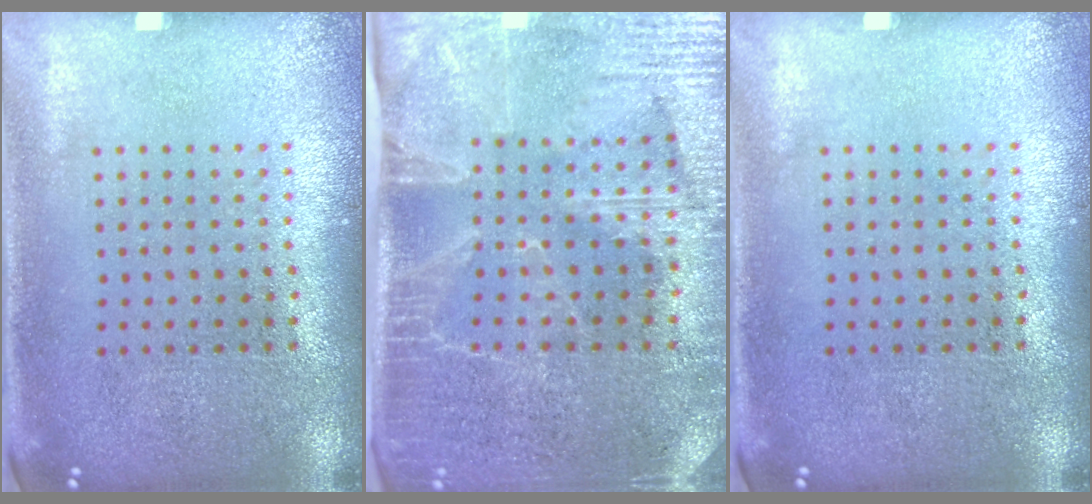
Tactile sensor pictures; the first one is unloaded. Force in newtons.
{"total": 4.0, "press": 3.5, "slide": 2.1}
{"total": 0.0}